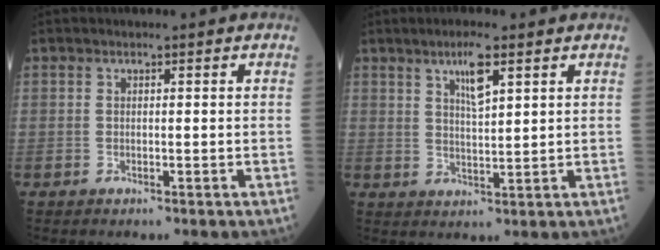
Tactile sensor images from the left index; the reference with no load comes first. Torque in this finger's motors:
{"motor_torque": [0.46, 0.79, -0.10, -0.02]}